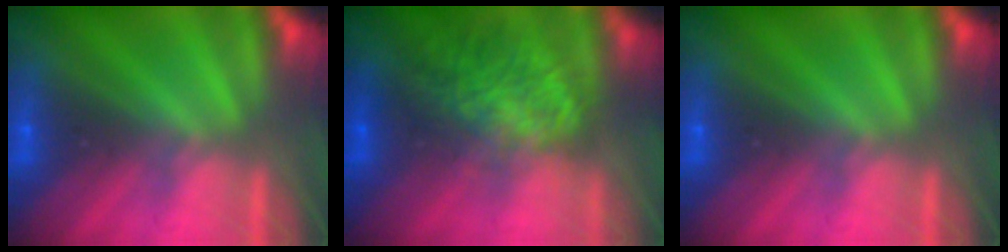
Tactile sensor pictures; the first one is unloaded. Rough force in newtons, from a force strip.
{"total": 10.2}
{"total": 0.0}